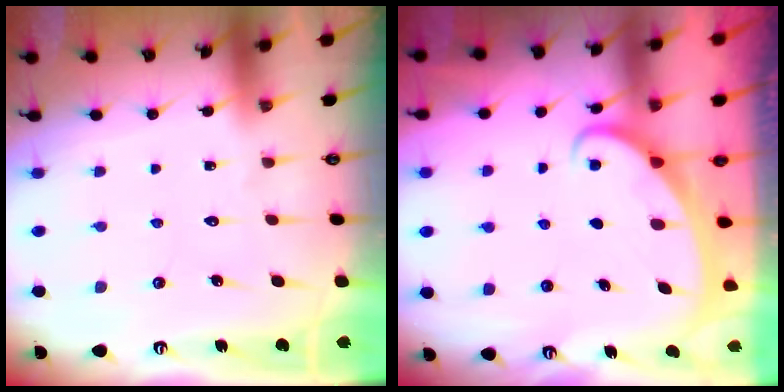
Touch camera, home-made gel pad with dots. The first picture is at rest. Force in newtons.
{"total": 2.2, "press": 2.2, "slide": 0.3}